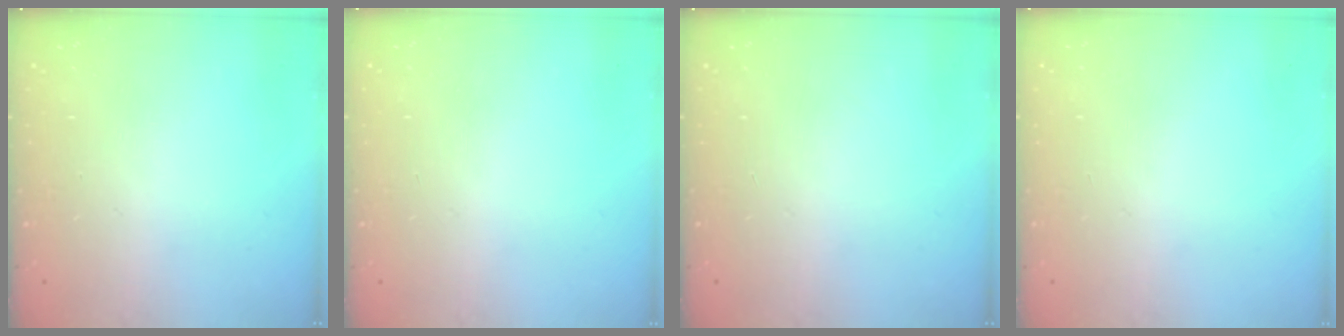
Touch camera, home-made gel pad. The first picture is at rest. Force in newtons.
{"total": 0.0}
{"total": 0.0}
{"total": 0.0}